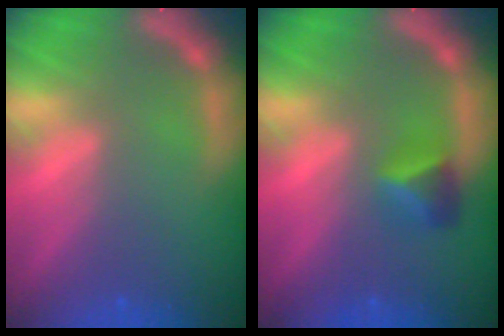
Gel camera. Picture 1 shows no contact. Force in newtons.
{"total": 2.4}